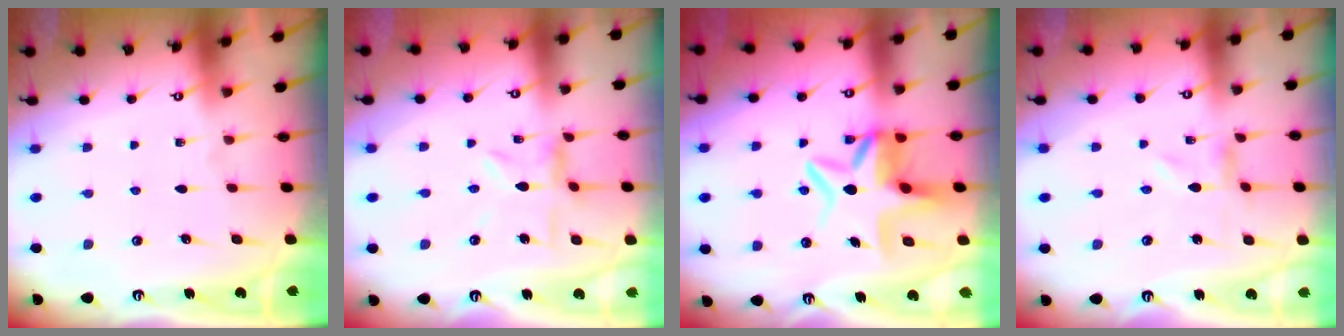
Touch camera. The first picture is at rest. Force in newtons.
{"total": 5.8, "press": 5.7, "slide": 0.6}
{"total": 8.0, "press": 7.4, "slide": 2.9}
{"total": 0.0}